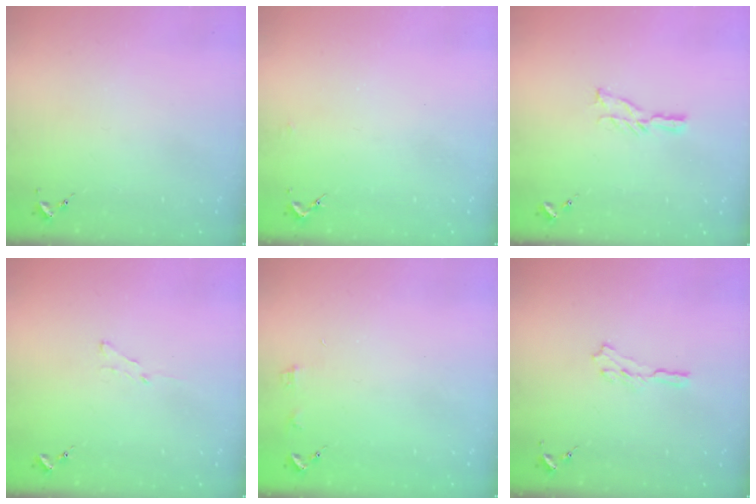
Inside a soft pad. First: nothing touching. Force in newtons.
{"total": 1.4, "press": 1.4, "slide": 0.1}
{"total": 5.8, "press": 5.8, "slide": 0.5}
{"total": 3.6, "press": 3.6, "slide": 0.4}
{"total": 3.9, "press": 3.8, "slide": 0.5}
{"total": 3.8, "press": 3.8, "slide": 0.3}